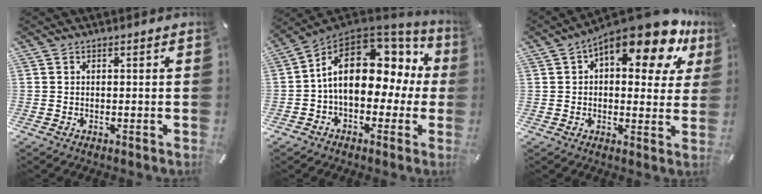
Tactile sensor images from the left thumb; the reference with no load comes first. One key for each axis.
{"total": 18.3, "fx": 3.1, "fy": 11.5, "fz": 13.8, "tx": -0.241, "ty": -0.008, "tz": 0.056}
{"total": 16.4, "fx": 9.3, "fy": 6.3, "fz": 12.0, "tx": -0.169, "ty": -0.064, "tz": 0.151}